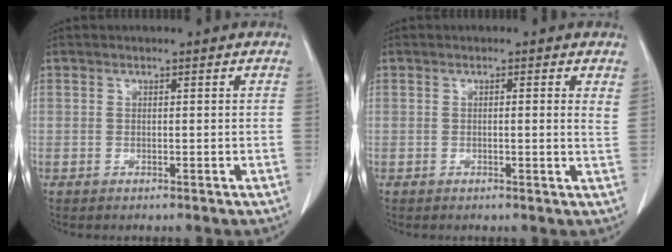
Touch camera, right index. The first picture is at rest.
{"total": 2.1, "force": [0.9, 0.1, 1.9], "torque": [-0.028, 0.001, 0.005]}